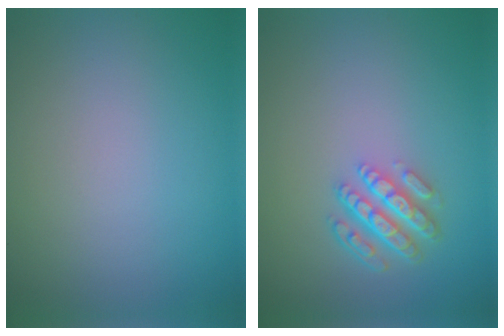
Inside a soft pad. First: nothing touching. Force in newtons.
{"total": 4.5, "press": 3.3, "slide": 3.0}